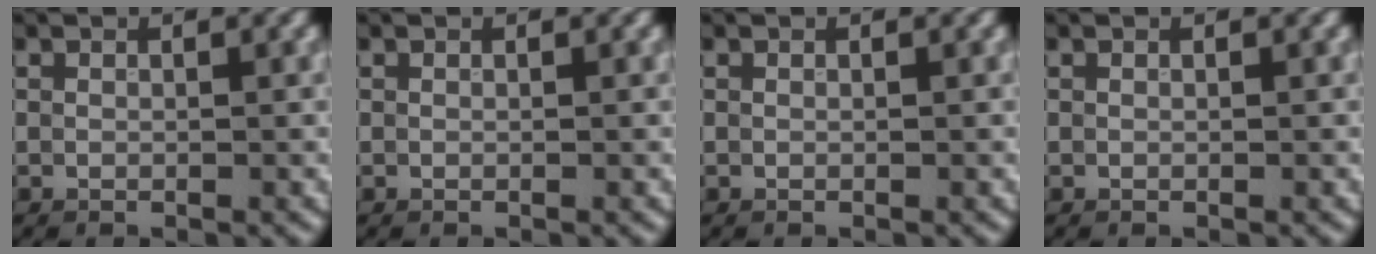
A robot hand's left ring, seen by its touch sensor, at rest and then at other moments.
{"total": 0.0}
{"total": 0.0}
{"total": 0.0}